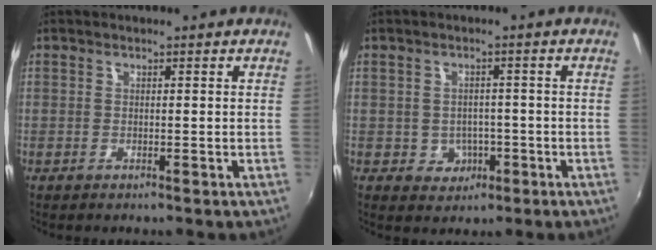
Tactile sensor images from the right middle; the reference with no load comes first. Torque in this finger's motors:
{"motor_torque": [0.42, -0.36, -0.04, 0.00]}